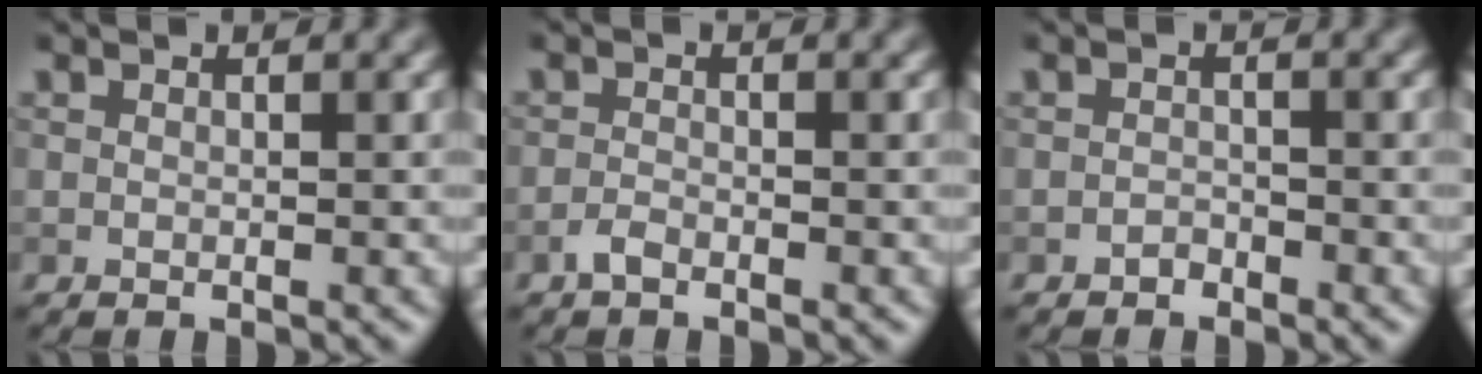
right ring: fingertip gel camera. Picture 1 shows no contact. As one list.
[{"total": 1.1, "force": [-0.9, 0.3, 0.6], "torque": [-0.014, 0.000, -0.021]}, {"total": 0.9, "force": [-0.8, 0.4, 0.2], "torque": [0.000, 0.001, -0.013]}]